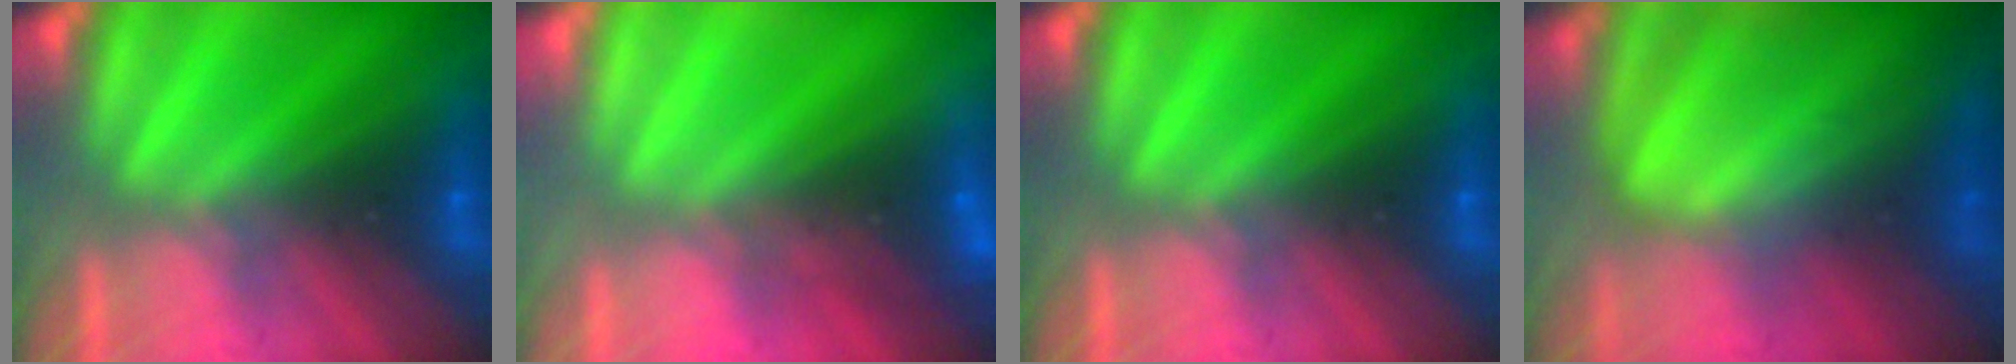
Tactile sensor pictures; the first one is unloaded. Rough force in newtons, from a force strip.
{"total": 2.4}
{"total": 0.0}
{"total": 9.0}